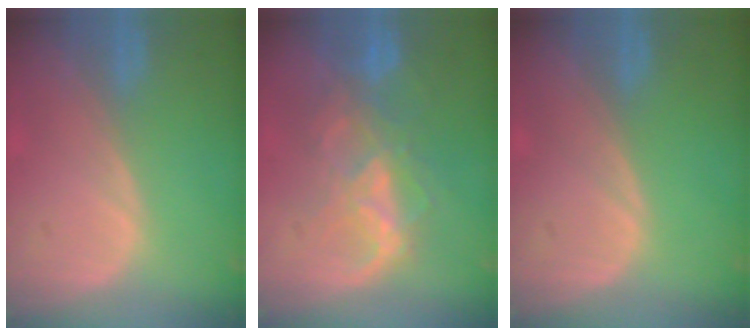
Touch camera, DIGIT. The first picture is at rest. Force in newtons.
{"total": 8.7, "press": 7.5, "slide": 4.3}
{"total": 0.0}